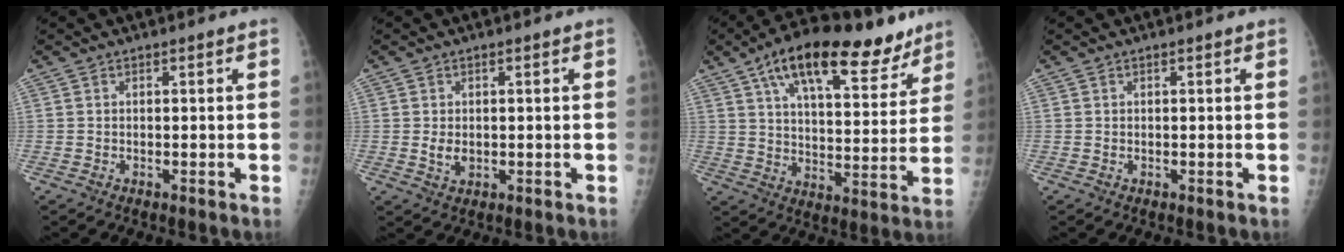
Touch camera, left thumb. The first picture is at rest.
{"total": 2.6, "force": [0.0, 1.7, 1.9], "torque": [-0.028, -0.005, 0.006]}
{"total": 22.2, "force": [14.3, 8.7, 14.5], "torque": [-0.187, -0.033, 0.221]}
{"total": 0.0}